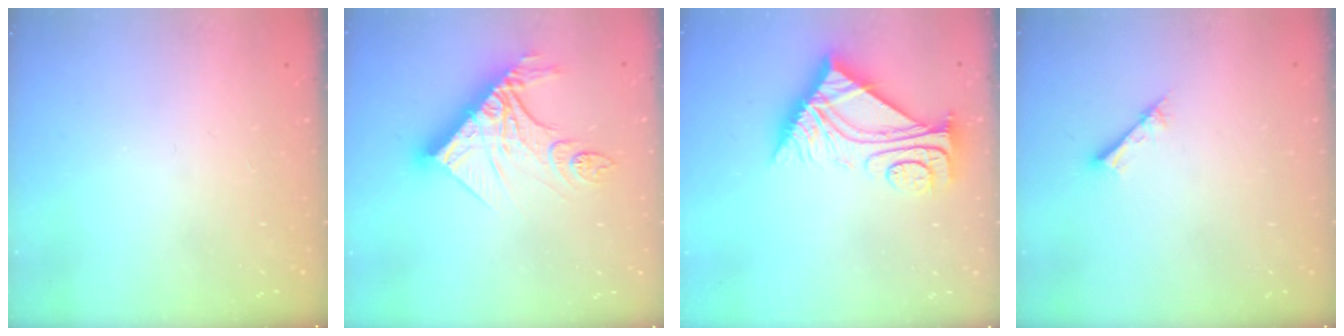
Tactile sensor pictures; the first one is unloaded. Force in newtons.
{"total": 17.4, "press": 17.3, "slide": 2.0}
{"total": 8.8, "press": 8.8, "slide": 0.9}
{"total": 1.7, "press": 1.7, "slide": 0.2}